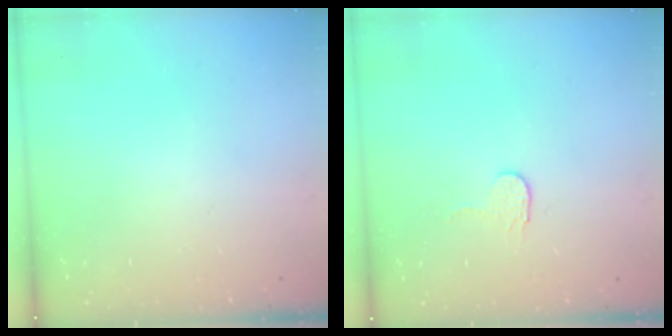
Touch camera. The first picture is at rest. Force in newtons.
{"total": 3.2, "press": 3.2, "slide": 0.3}